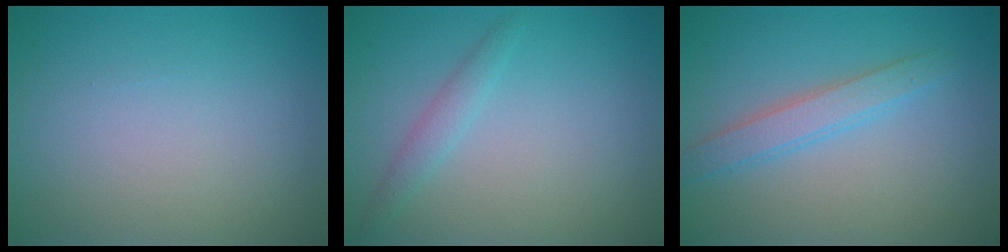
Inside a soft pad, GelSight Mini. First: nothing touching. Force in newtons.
{"total": 1.4, "press": 1.4, "slide": 0.1}
{"total": 2.5, "press": 2.5, "slide": 0.2}